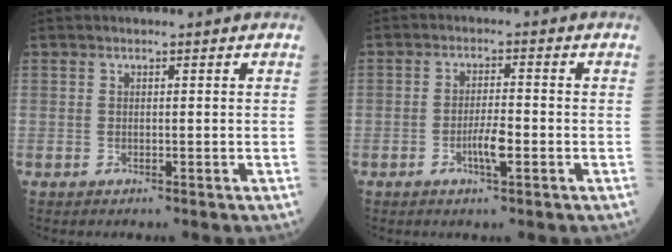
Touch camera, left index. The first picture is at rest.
{"total": 3.5, "force": [-1.6, 0.4, 3.1], "torque": [-0.059, -0.003, -0.030]}